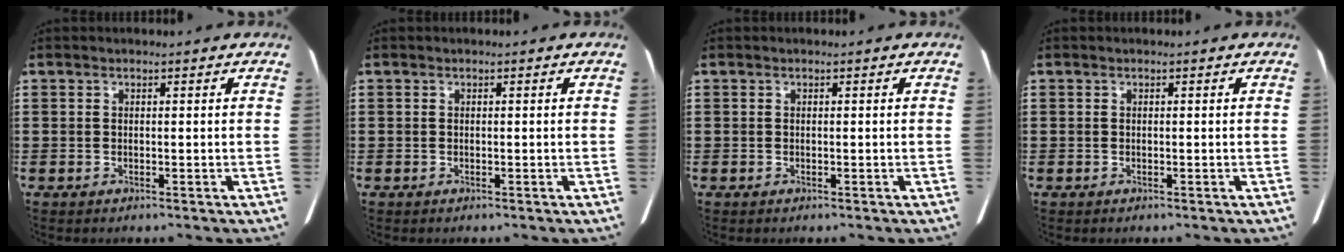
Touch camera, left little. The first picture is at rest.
{"total": 0.0}
{"total": 0.0}
{"total": 0.0}